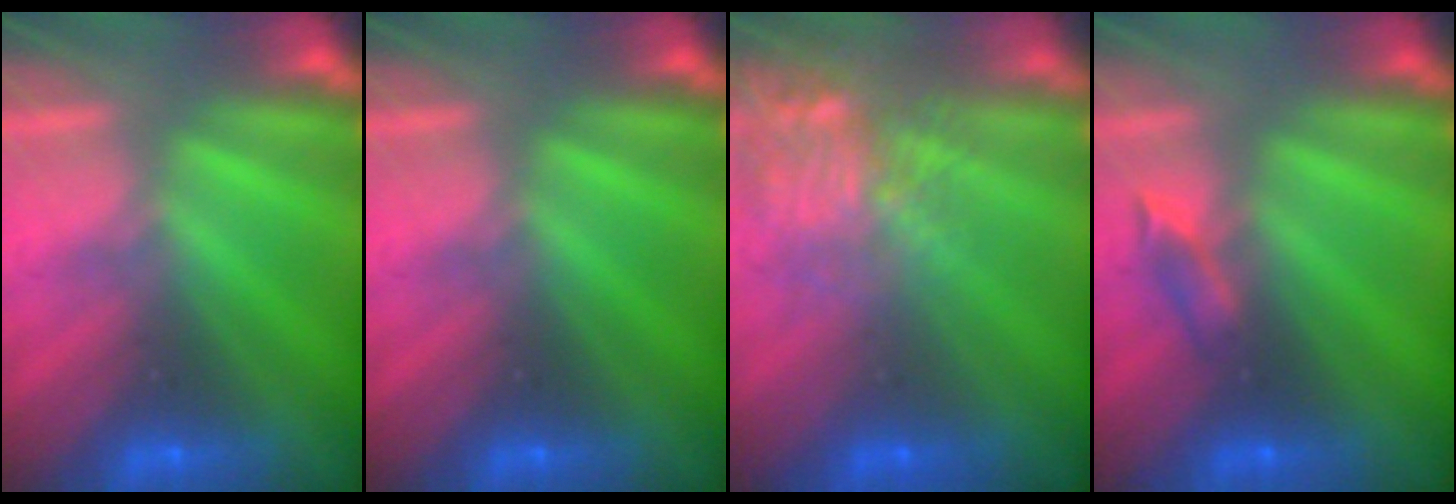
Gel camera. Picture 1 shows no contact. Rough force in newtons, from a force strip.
{"total": 0.0}
{"total": 7.4}
{"total": 2.2}